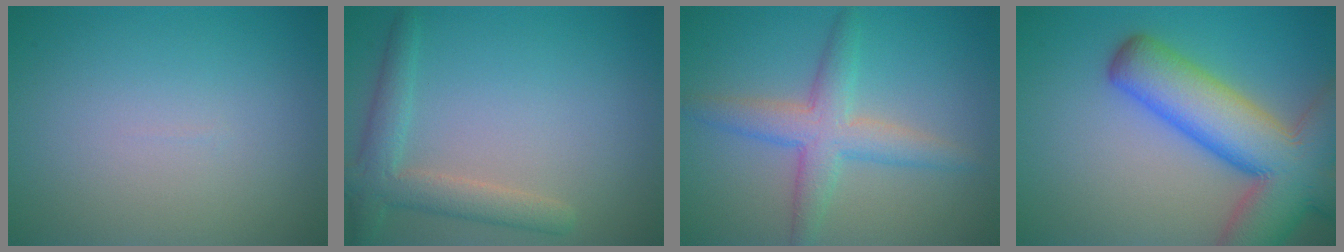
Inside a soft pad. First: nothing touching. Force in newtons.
{"total": 3.4, "press": 3.4, "slide": 0.4}
{"total": 4.3, "press": 4.3, "slide": 0.2}
{"total": 11.7, "press": 11.7, "slide": 0.6}